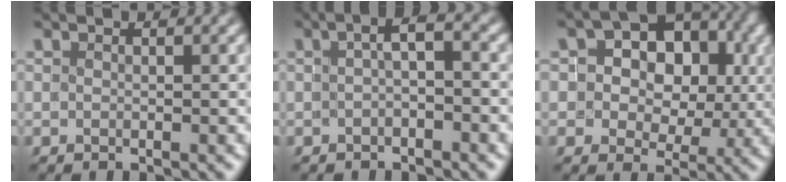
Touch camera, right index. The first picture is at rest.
{"total": 2.0, "force": [0.0, 0.7, 1.9], "torque": [-0.019, 0.003, -0.002]}
{"total": 8.7, "force": [1.4, 7.4, 4.4], "torque": [-0.075, -0.007, 0.011]}